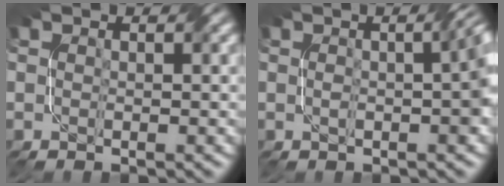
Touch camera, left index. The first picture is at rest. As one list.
[{"total": 4.2, "force": [-0.1, 1.2, 4.0], "torque": [-0.049, 0.009, -0.001]}]